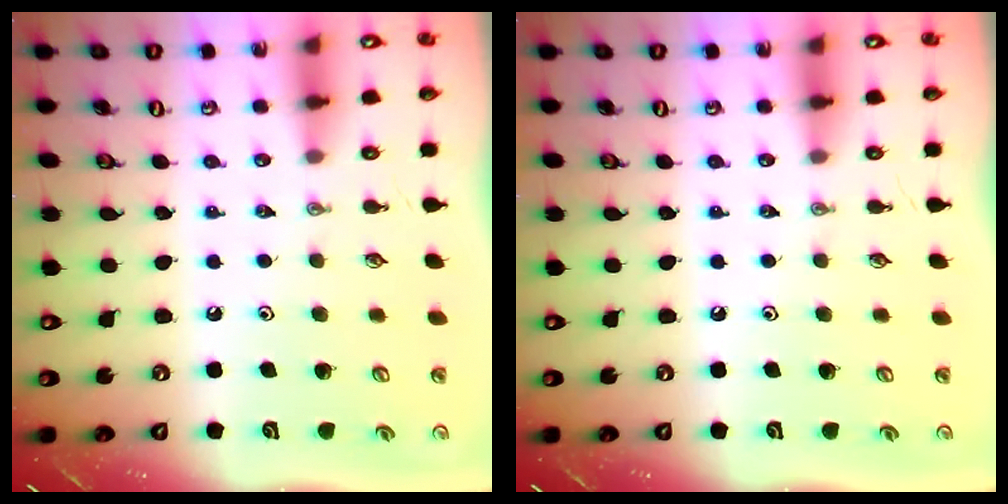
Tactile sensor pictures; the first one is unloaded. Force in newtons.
{"total": 0.0}